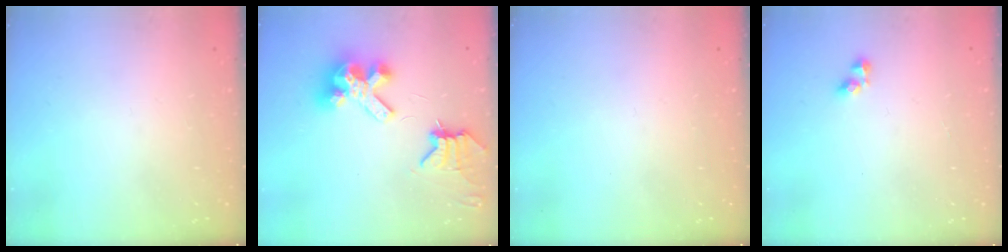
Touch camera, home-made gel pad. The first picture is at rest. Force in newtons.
{"total": 9.1, "press": 9.0, "slide": 1.3}
{"total": 0.0}
{"total": 4.0, "press": 3.9, "slide": 0.7}